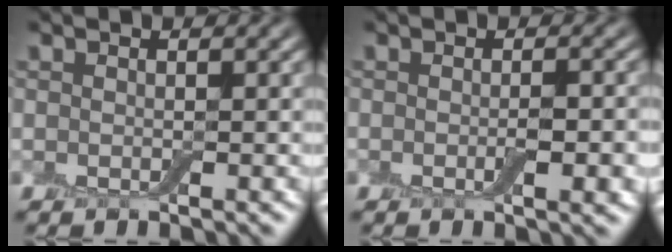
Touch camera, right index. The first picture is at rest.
{"total": 2.5, "force": [-0.6, 0.6, 2.3], "torque": [-0.036, -0.002, -0.010]}